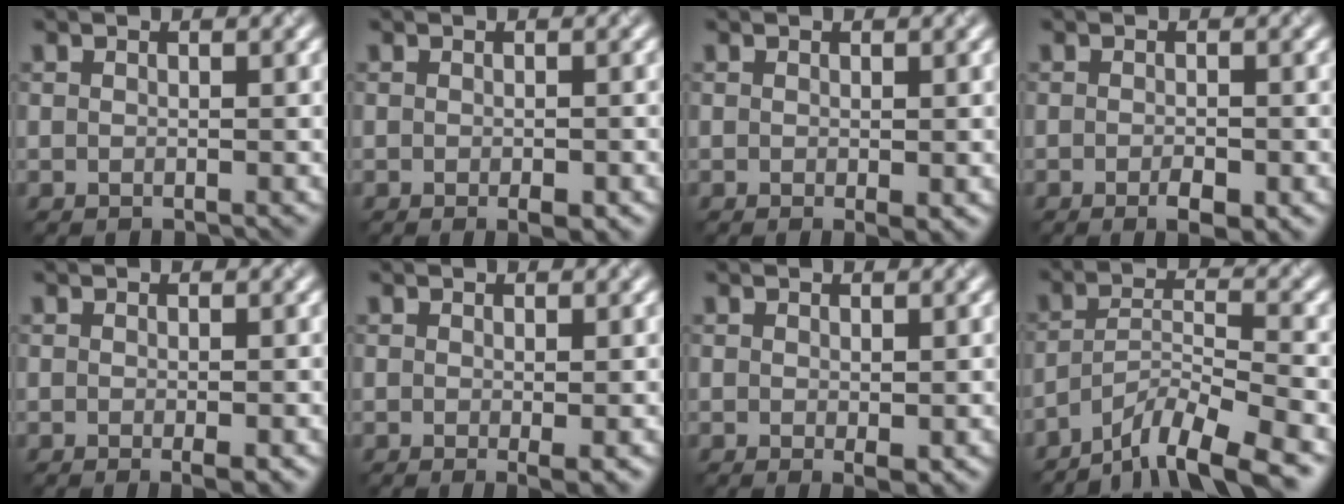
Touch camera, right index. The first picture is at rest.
{"total": 1.7, "force": [-0.8, 0.6, 1.4], "torque": [-0.019, -0.004, -0.008]}
{"total": 1.0, "force": [-0.2, 0.1, 1.0], "torque": [-0.013, -0.007, -0.003]}
{"total": 2.4, "force": [-1.1, 0.7, 2.0], "torque": [-0.029, -0.003, -0.016]}
{"total": 1.4, "force": [-0.5, 0.2, 1.3], "torque": [-0.018, -0.006, -0.006]}
{"total": 1.3, "force": [-0.2, 0.1, 1.3], "torque": [-0.020, -0.009, -0.004]}
{"total": 1.2, "force": [-0.1, 0.4, 1.2], "torque": [-0.016, -0.006, -0.002]}
{"total": 7.9, "force": [-6.1, 1.6, 4.8], "torque": [-0.068, 0.005, -0.111]}